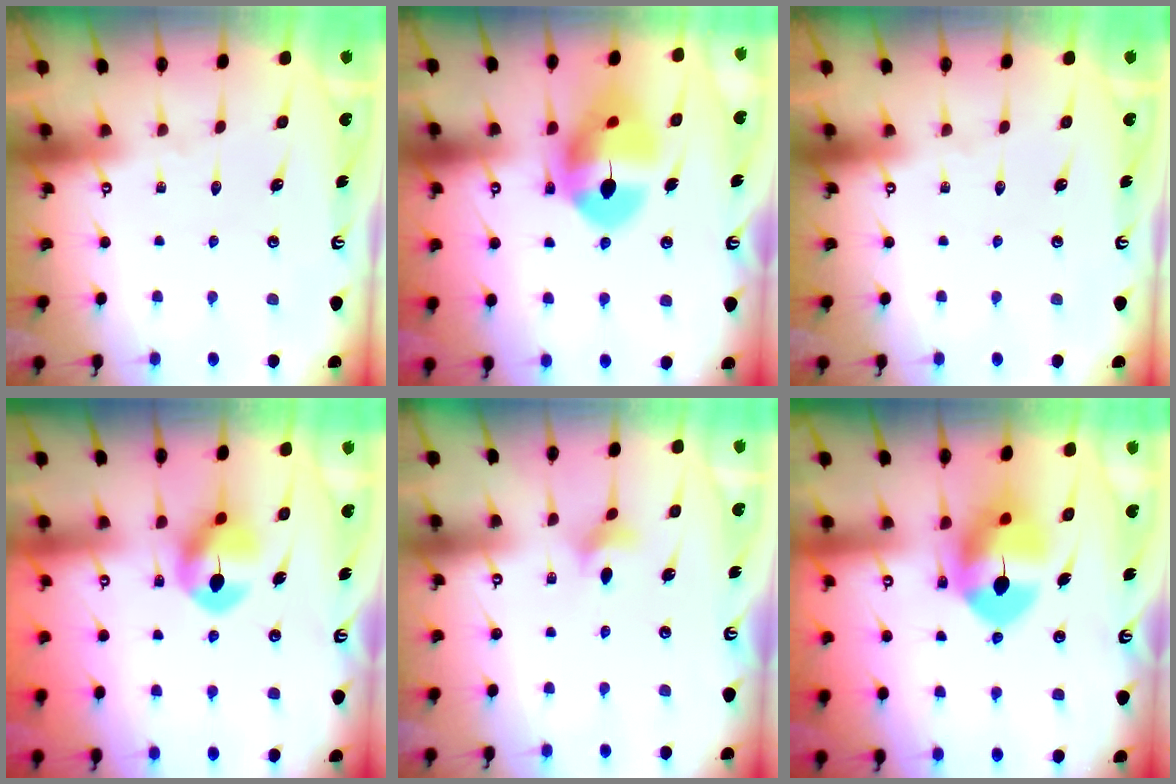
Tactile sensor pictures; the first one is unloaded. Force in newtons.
{"total": 13.6, "press": 13.5, "slide": 1.7}
{"total": 0.0}
{"total": 9.4, "press": 9.4, "slide": 0.4}
{"total": 6.2, "press": 6.1, "slide": 1.0}
{"total": 10.8, "press": 10.6, "slide": 1.9}